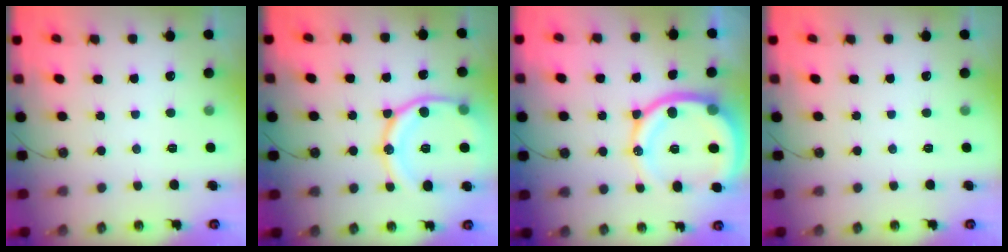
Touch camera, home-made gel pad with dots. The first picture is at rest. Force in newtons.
{"total": 18.0, "press": 17.9, "slide": 2.1}
{"total": 19.4, "press": 19.3, "slide": 2.4}
{"total": 0.0}